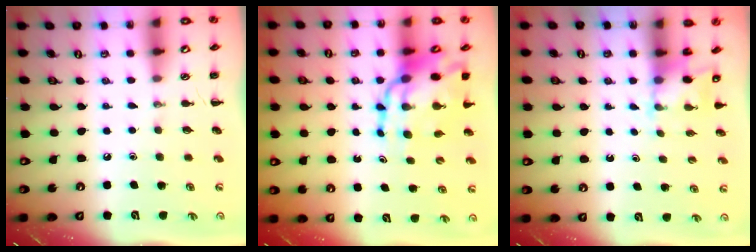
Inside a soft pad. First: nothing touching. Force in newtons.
{"total": 14.5, "press": 14.0, "slide": 3.7}
{"total": 3.6, "press": 3.5, "slide": 0.8}